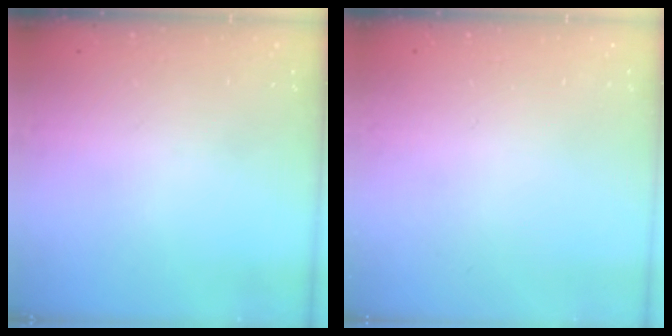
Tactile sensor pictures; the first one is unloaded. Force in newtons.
{"total": 0.0}